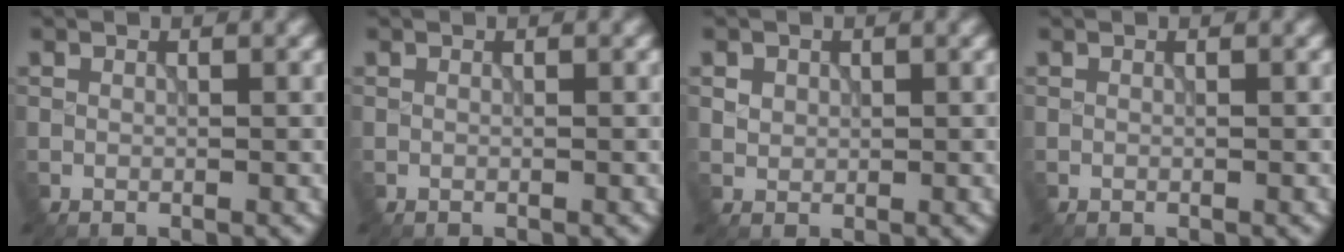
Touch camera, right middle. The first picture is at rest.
{"total": 0.0}
{"total": 1.1, "force": [0.4, 0.9, 0.2], "torque": [-0.003, -0.004, 0.010]}
{"total": 0.0}